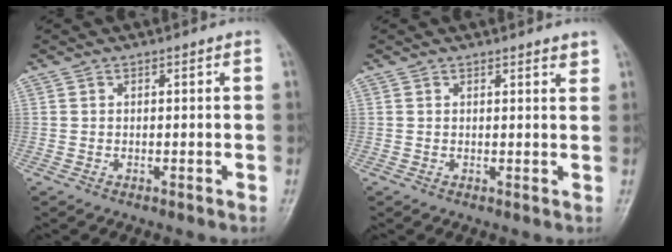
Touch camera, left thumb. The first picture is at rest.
{"total": 1.6, "force": [1.3, 0.3, 0.8], "torque": [-0.006, -0.007, 0.016]}